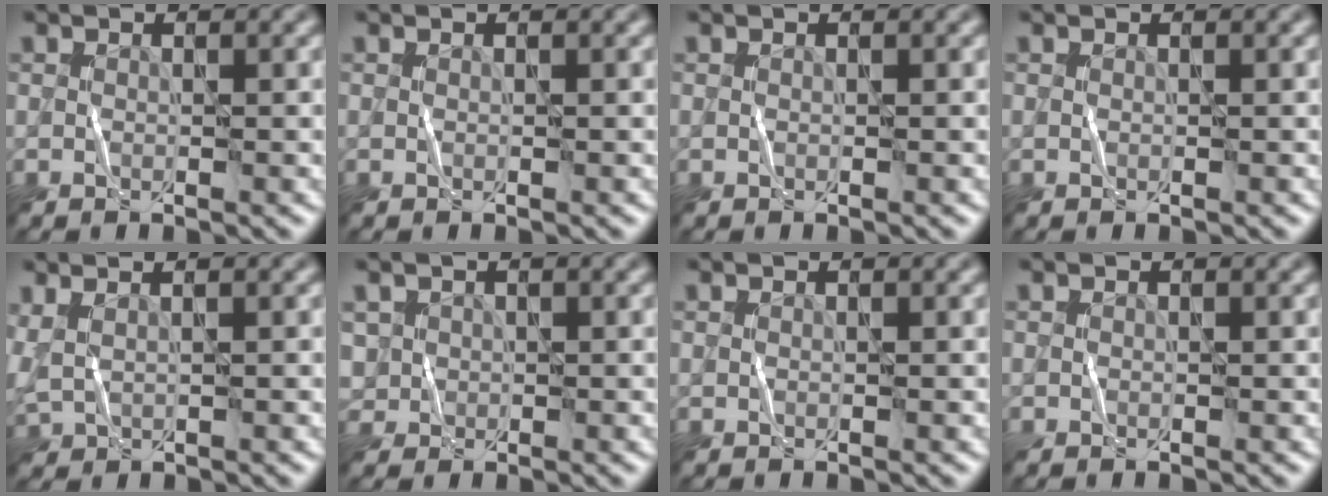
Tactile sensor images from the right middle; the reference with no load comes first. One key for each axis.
{"total": 0.0}
{"total": 0.0}
{"total": 0.0}
{"total": 1.8, "fx": 1.0, "fy": 0.8, "fz": 1.3, "tx": -0.042, "ty": 0.005, "tz": 0.027}
{"total": 1.7, "fx": 0.2, "fy": 1.7, "fz": 0.3, "tx": -0.009, "ty": -0.003, "tz": 0.004}
{"total": 0.0}
{"total": 0.0}